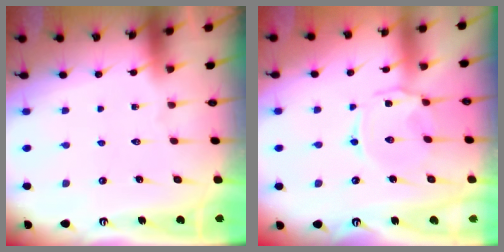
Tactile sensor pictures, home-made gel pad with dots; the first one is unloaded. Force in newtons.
{"total": 1.9, "press": 1.9, "slide": 0.3}